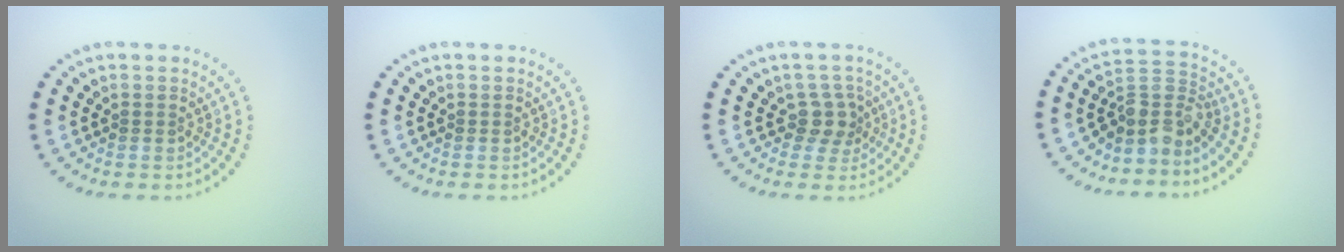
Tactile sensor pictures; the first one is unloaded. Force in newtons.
{"total": 0.0}
{"total": 2.3, "press": 1.9, "slide": 1.3}
{"total": 3.7, "press": 2.7, "slide": 2.5}